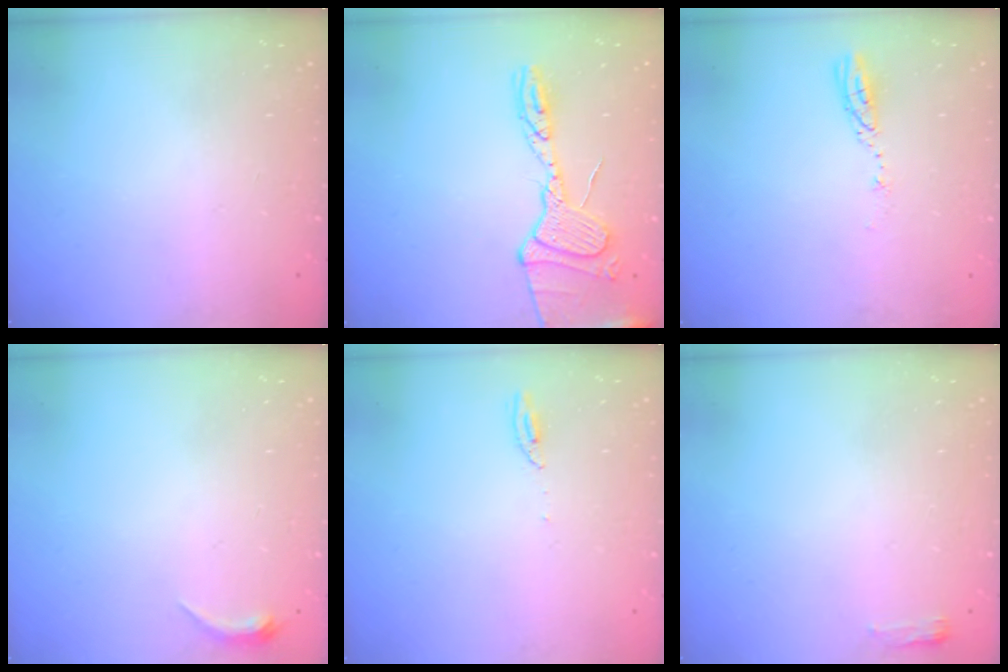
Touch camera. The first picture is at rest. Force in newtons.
{"total": 14.4, "press": 14.3, "slide": 1.2}
{"total": 3.7, "press": 3.7, "slide": 0.3}
{"total": 3.7, "press": 3.6, "slide": 0.7}
{"total": 3.7, "press": 3.7, "slide": 0.2}
{"total": 2.7, "press": 2.6, "slide": 0.8}